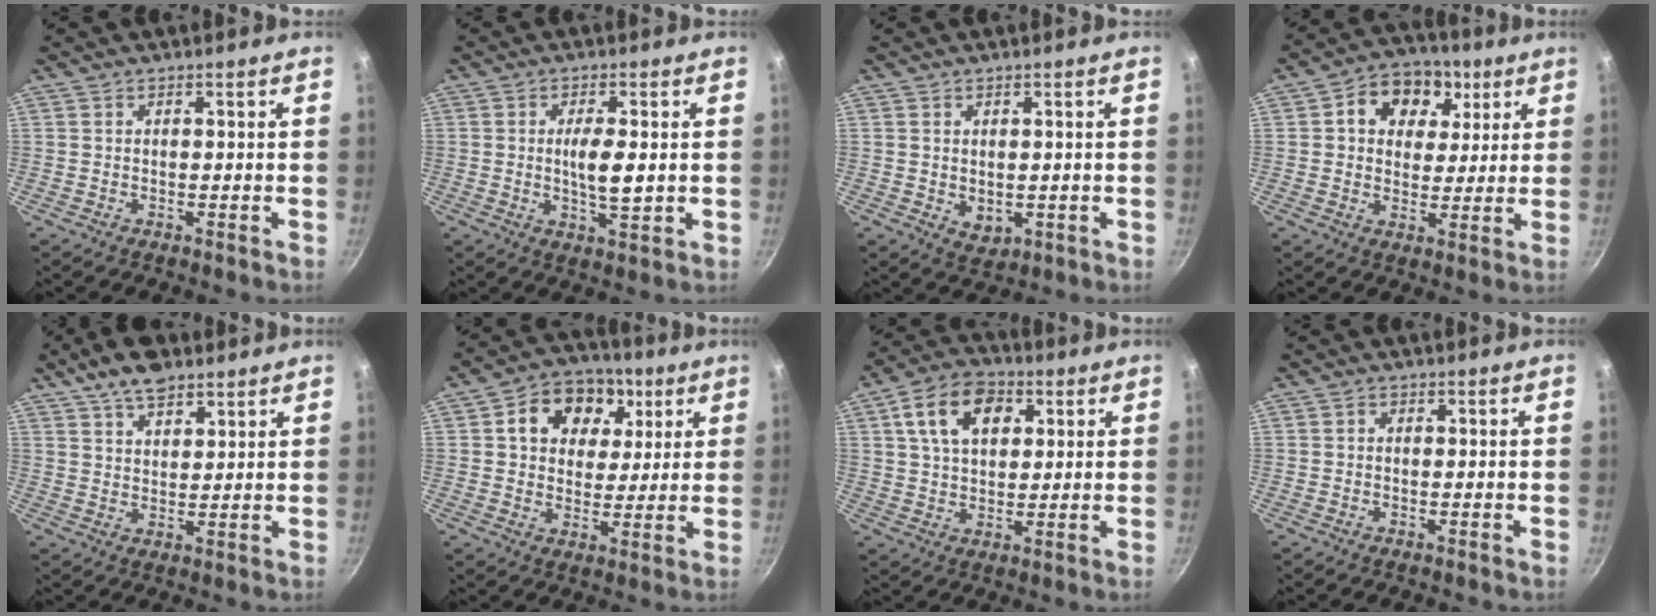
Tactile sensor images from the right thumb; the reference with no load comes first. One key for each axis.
{"total": 5.9, "fx": 0.1, "fy": 1.7, "fz": 5.6, "tx": -0.102, "ty": -0.004, "tz": 0.005}
{"total": 3.3, "fx": 0.2, "fy": 2.5, "fz": 2.2, "tx": -0.031, "ty": -0.011, "tz": 0.010}
{"total": 12.2, "fx": 4.4, "fy": 9.6, "fz": 6.2, "tx": -0.065, "ty": -0.002, "tz": 0.053}
{"total": 9.1, "fx": 6.2, "fy": 4.5, "fz": 5.0, "tx": -0.062, "ty": -0.015, "tz": 0.106}
{"total": 13.8, "fx": 4.8, "fy": 10.8, "fz": 7.2, "tx": -0.089, "ty": 0.001, "tz": 0.063}
{"total": 12.3, "fx": 4.1, "fy": 8.2, "fz": 8.2, "tx": -0.118, "ty": 0.005, "tz": 0.060}
{"total": 0.7, "fx": 0.0, "fy": 0.6, "fz": 0.3, "tx": -0.004, "ty": 0.005, "tz": 0.001}